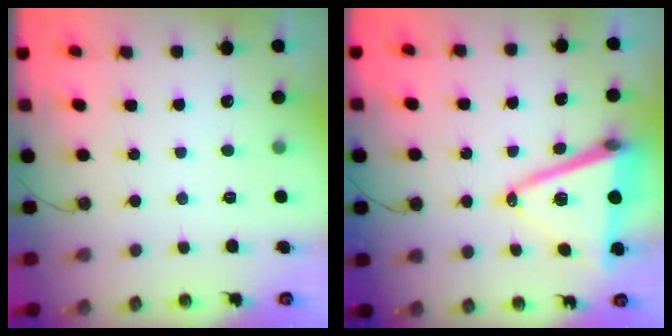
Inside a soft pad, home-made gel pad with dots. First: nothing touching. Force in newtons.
{"total": 15.0, "press": 14.5, "slide": 3.9}